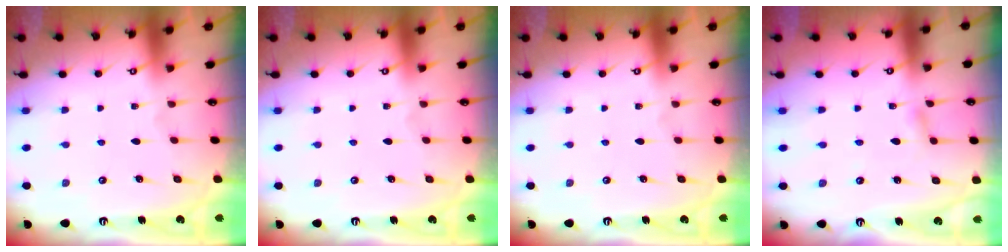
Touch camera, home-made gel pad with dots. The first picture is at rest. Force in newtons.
{"total": 0.0}
{"total": 0.0}
{"total": 3.4, "press": 3.4, "slide": 0.4}